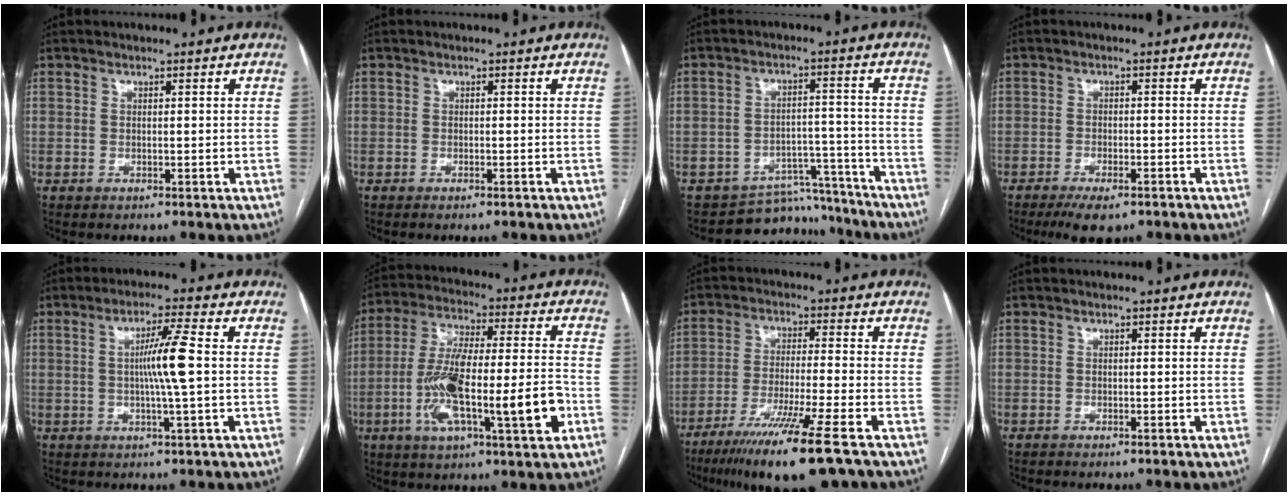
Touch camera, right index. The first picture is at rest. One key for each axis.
{"total": 0.9, "fx": -0.7, "fy": 0.0, "fz": 0.6, "tx": -0.015, "ty": -0.002, "tz": -0.008}
{"total": 9.2, "fx": -8.5, "fy": 3.4, "fz": -0.8, "tx": 0.027, "ty": 0.048, "tz": -0.117}
{"total": 5.6, "fx": -4.1, "fy": 1.8, "fz": 3.4, "tx": -0.058, "ty": -0.007, "tz": -0.064}
{"total": 6.6, "fx": 0.1, "fy": -0.7, "fz": 6.6, "tx": -0.119, "ty": 0.001, "tz": 0.003}
{"total": 18.3, "fx": -5.2, "fy": 2.9, "fz": 17.3, "tx": -0.302, "ty": 0.009, "tz": -0.082}
{"total": 14.5, "fx": -9.8, "fy": -0.7, "fz": 10.8, "tx": -0.192, "ty": -0.046, "tz": -0.164}
{"total": 0.8, "fx": -0.6, "fy": 0.1, "fz": 0.4, "tx": -0.013, "ty": -0.003, "tz": -0.008}